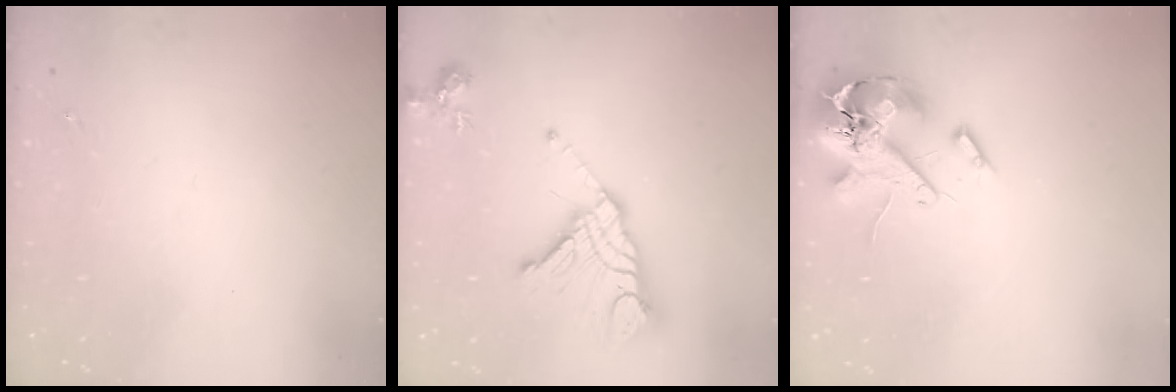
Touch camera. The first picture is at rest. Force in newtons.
{"total": 18.0, "press": 17.9, "slide": 1.9}
{"total": 16.0, "press": 15.8, "slide": 2.6}